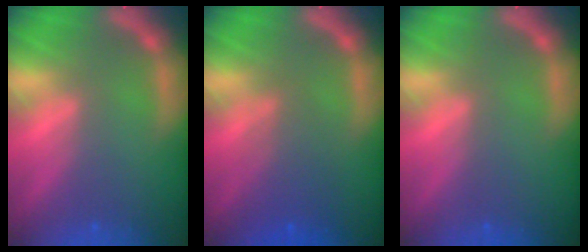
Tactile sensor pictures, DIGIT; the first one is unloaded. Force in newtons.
{"total": 4.1}
{"total": 0.0}